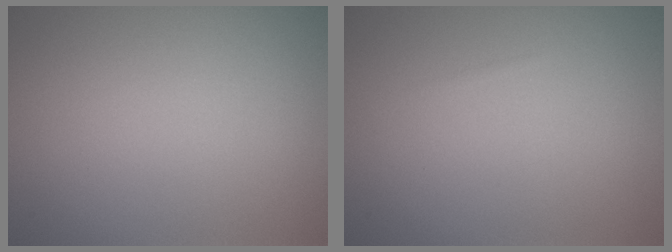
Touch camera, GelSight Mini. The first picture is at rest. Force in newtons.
{"total": 0.0}